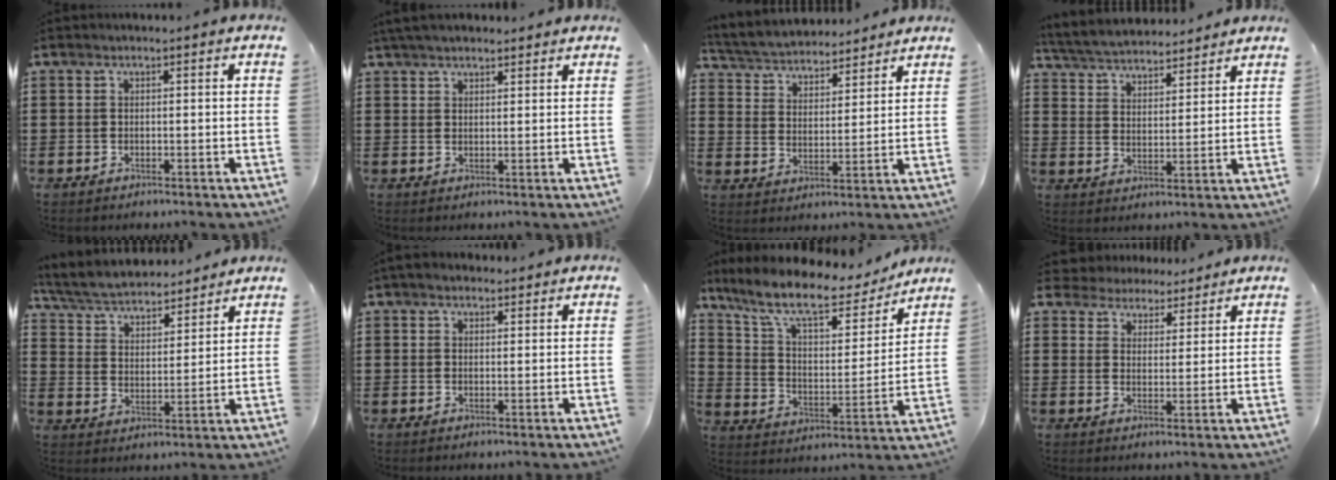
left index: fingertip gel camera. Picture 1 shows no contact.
{"total": 3.3, "force": [3.0, 0.7, 1.3], "torque": [-0.032, 0.000, 0.057]}
{"total": 4.4, "force": [4.3, 0.6, 0.1], "torque": [-0.028, -0.025, 0.073]}
{"total": 4.7, "force": [4.6, 0.7, 0.4], "torque": [-0.032, -0.024, 0.081]}
{"total": 5.4, "force": [5.2, 0.8, 1.2], "torque": [-0.050, -0.030, 0.088]}
{"total": 1.9, "force": [1.6, 0.9, 0.5], "torque": [-0.014, 0.008, 0.031]}
{"total": 10.8, "force": [8.8, 2.4, 5.8], "torque": [-0.140, -0.047, 0.149]}
{"total": 4.0, "force": [3.7, 1.7, -0.2], "torque": [-0.018, -0.008, 0.066]}